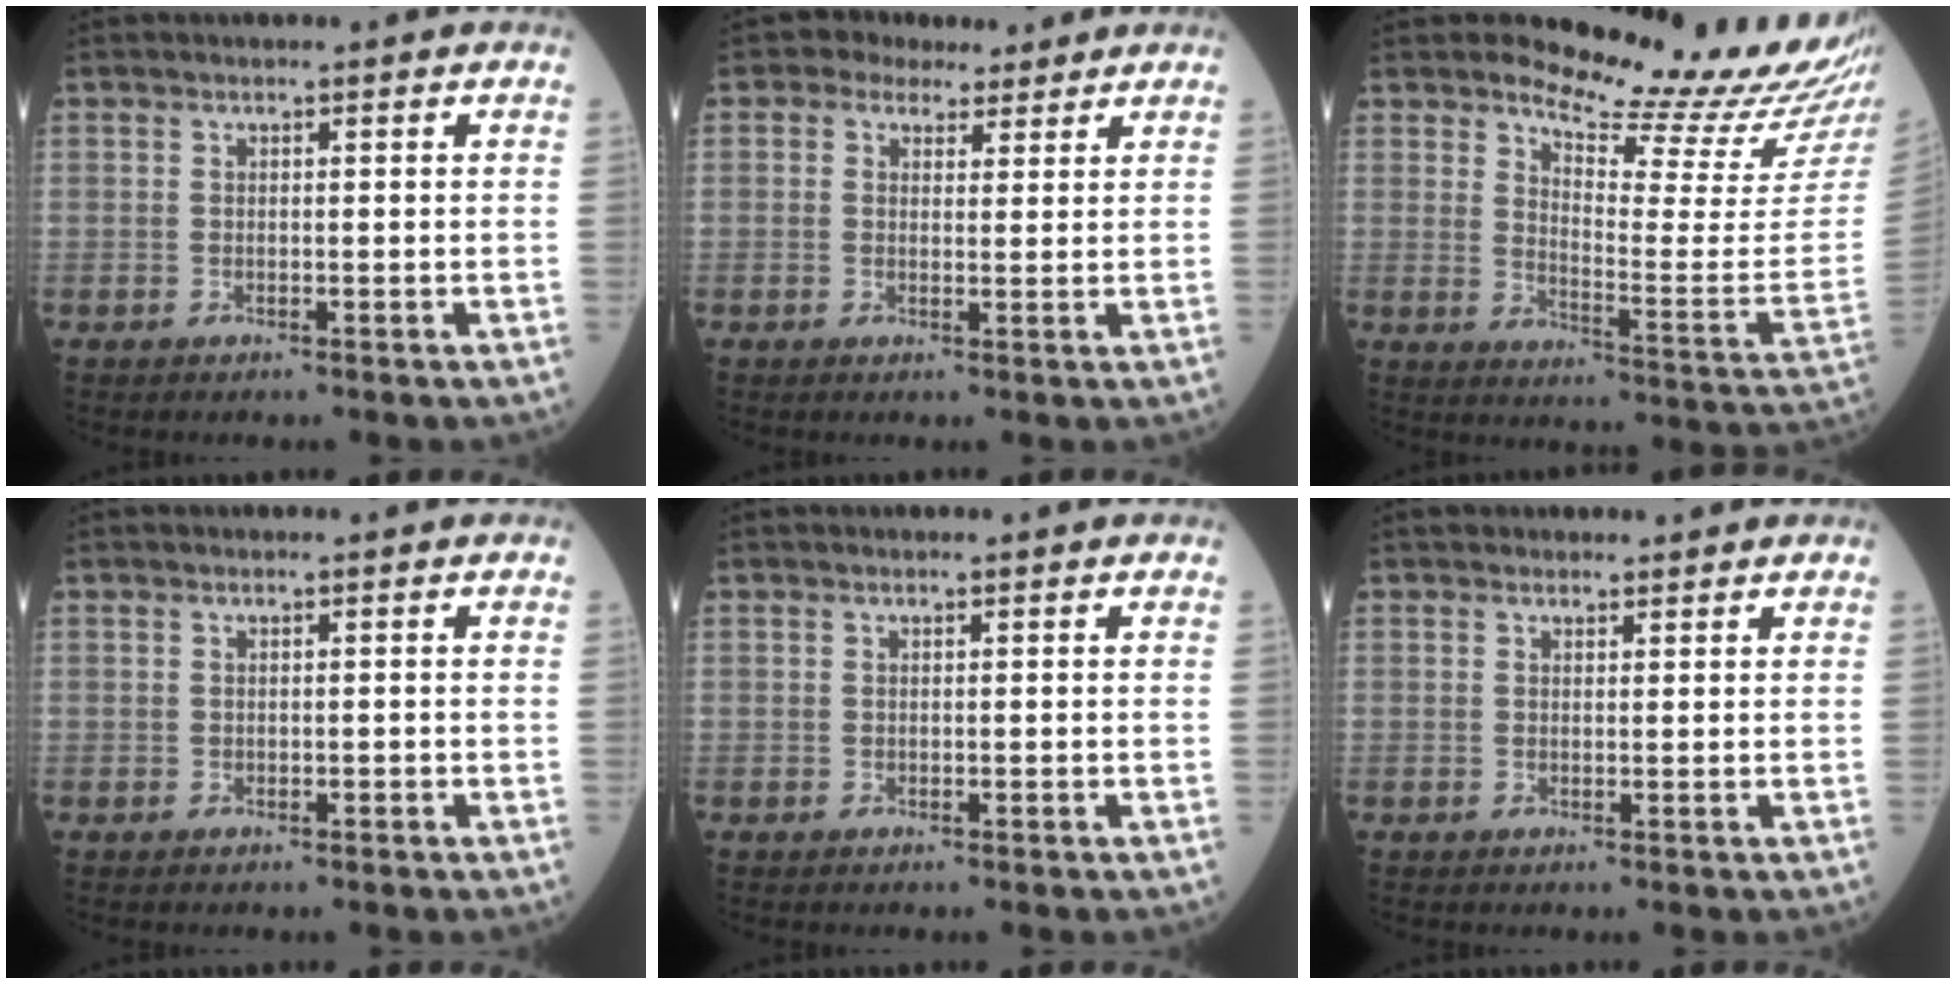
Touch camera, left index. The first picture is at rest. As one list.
[{"total": 4.3, "force": [3.3, 2.6, 0.9], "torque": [-0.004, 0.017, 0.047]}, {"total": 17.5, "force": [16.5, 0.3, 6.0], "torque": [-0.092, -0.113, 0.201]}, {"total": 0.0}, {"total": 0.0}, {"total": 1.3, "force": [1.1, 0.6, -0.1], "torque": [0.010, 0.006, 0.015]}]